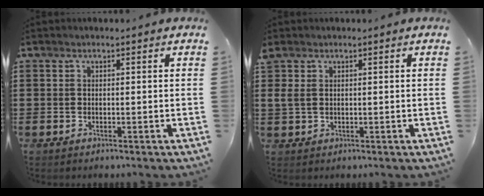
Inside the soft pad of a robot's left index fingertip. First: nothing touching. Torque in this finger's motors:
{"motor_torque": [0.28, -0.49, 0.09, 0.07]}